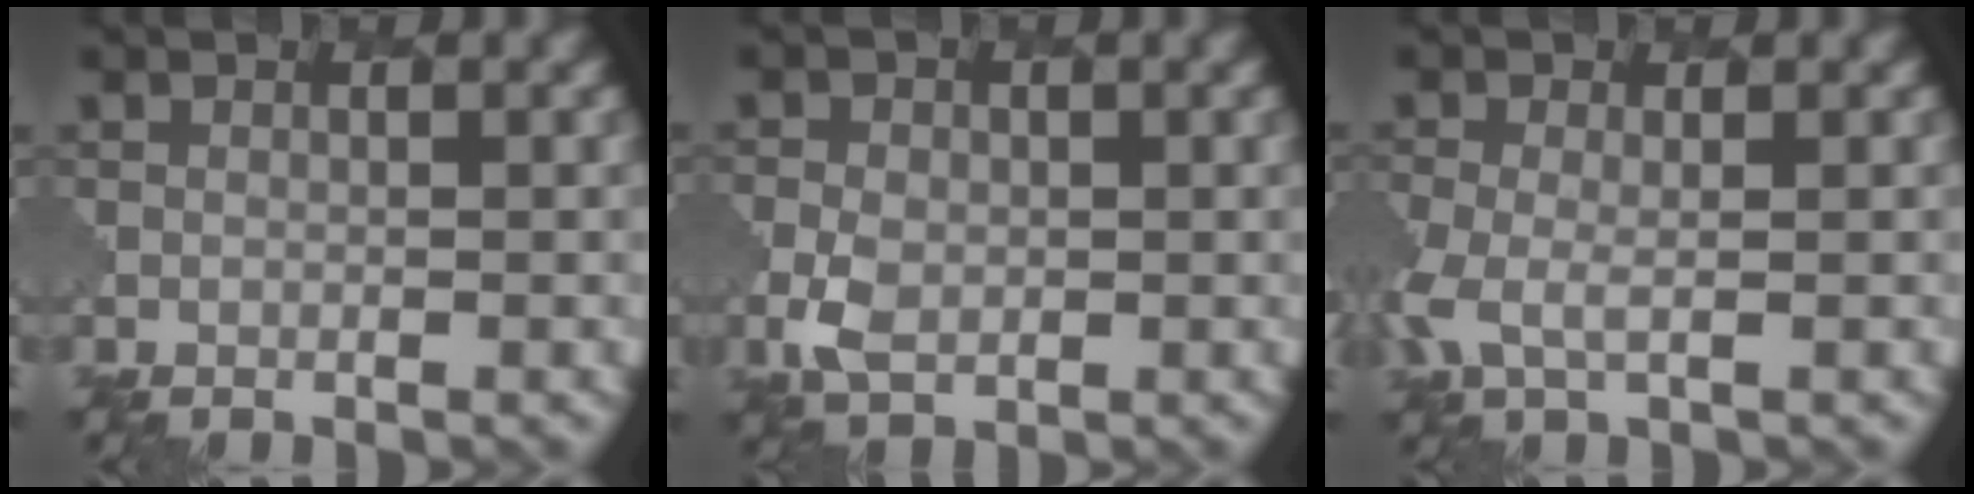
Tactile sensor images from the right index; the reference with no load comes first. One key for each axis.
{"total": 3.1, "fx": -0.6, "fy": 2.4, "fz": 1.9, "tx": -0.045, "ty": -0.005, "tz": -0.014}
{"total": 2.9, "fx": -0.6, "fy": 1.6, "fz": 2.3, "tx": -0.070, "ty": -0.007, "tz": -0.015}